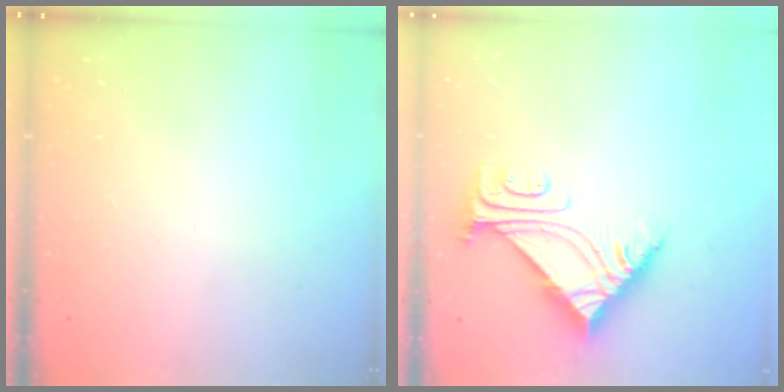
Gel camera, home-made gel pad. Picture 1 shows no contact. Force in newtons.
{"total": 7.5, "press": 7.4, "slide": 0.8}